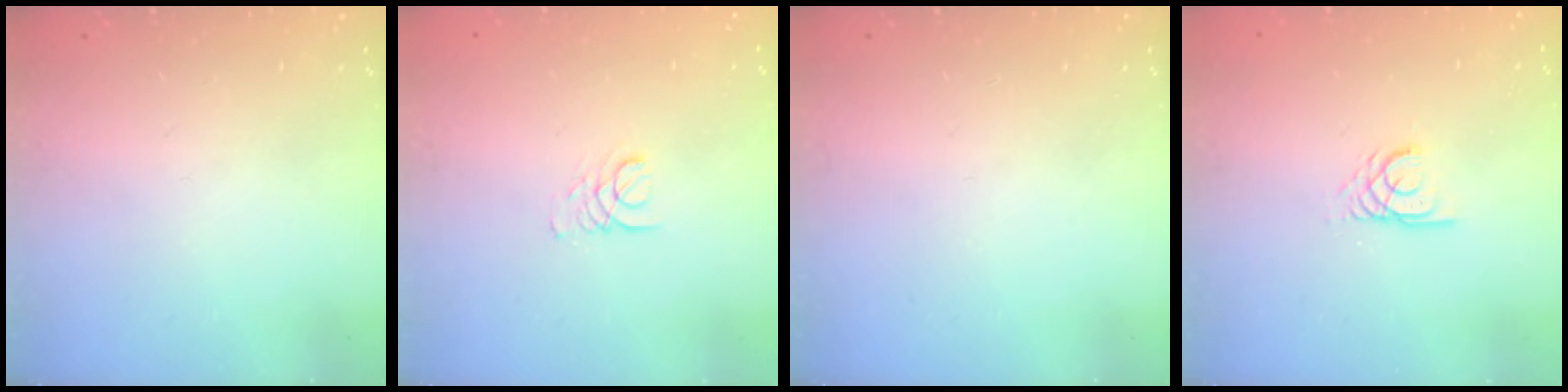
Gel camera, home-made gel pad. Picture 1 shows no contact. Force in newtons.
{"total": 1.6, "press": 1.6, "slide": 0.1}
{"total": 0.0}
{"total": 2.4, "press": 2.4, "slide": 0.2}